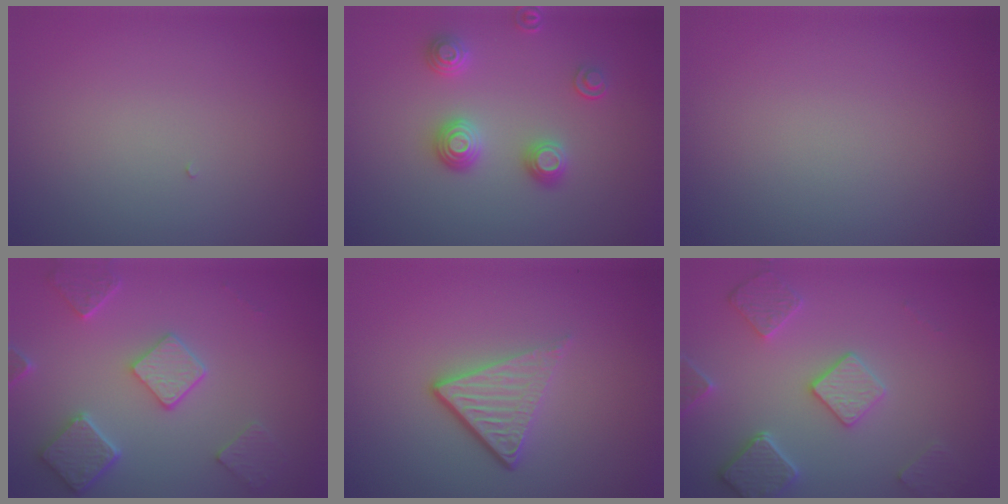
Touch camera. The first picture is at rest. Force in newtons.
{"total": 3.0, "press": 2.6, "slide": 1.3}
{"total": 0.0}
{"total": 4.9, "press": 3.9, "slide": 2.9}
{"total": 4.1, "press": 2.6, "slide": 3.2}
{"total": 4.6, "press": 3.8, "slide": 2.6}